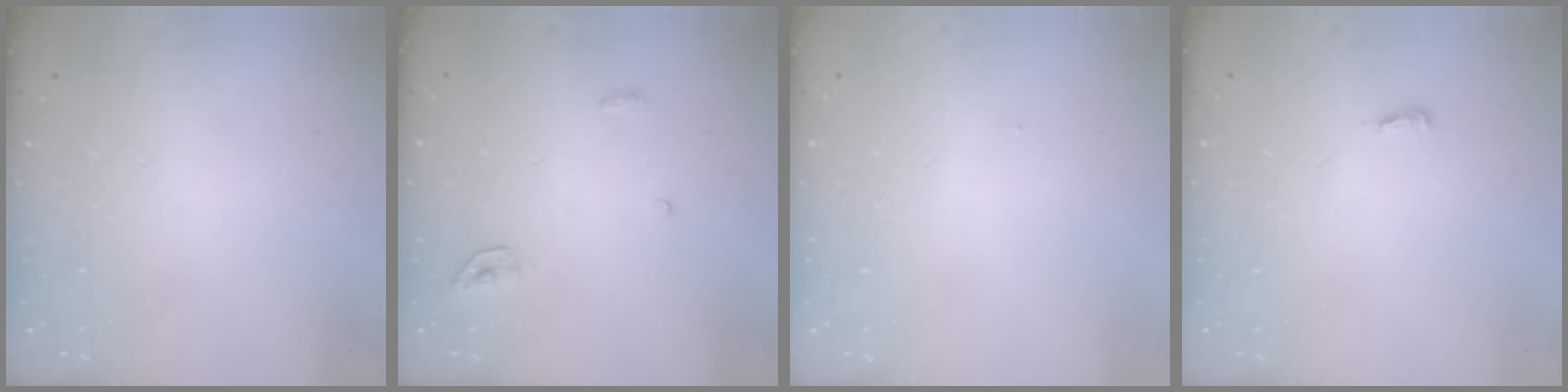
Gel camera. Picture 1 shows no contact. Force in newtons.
{"total": 3.5, "press": 3.5, "slide": 0.3}
{"total": 6.0, "press": 0.9, "slide": 5.9}
{"total": 2.6, "press": 2.4, "slide": 1.0}